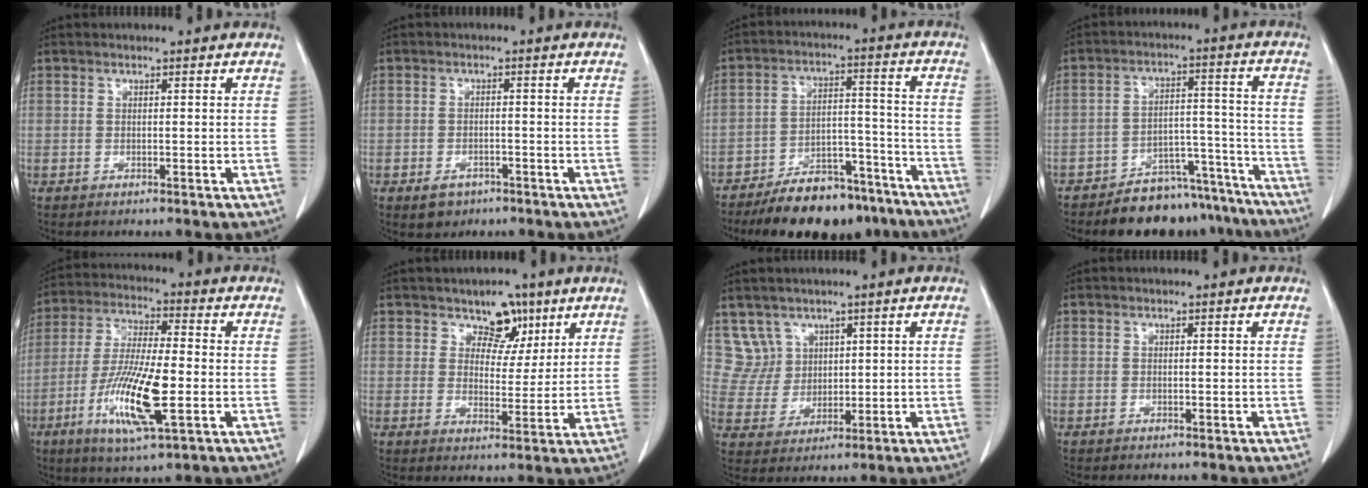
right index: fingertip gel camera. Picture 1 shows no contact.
{"total": 3.0, "force": [-1.5, 2.3, 1.2], "torque": [-0.014, 0.004, -0.011]}
{"total": 15.6, "force": [-12.9, 5.8, 6.6], "torque": [-0.079, 0.038, -0.195]}
{"total": 13.0, "force": [-11.5, 5.2, 2.9], "torque": [-0.002, 0.052, -0.161]}
{"total": 13.8, "force": [-4.0, 2.2, 13.0], "torque": [-0.257, -0.016, -0.072]}
{"total": 5.8, "force": [3.7, 3.6, 2.5], "torque": [-0.024, 0.001, 0.057]}
{"total": 5.4, "force": [3.2, 4.2, -0.5], "torque": [0.011, 0.010, 0.075]}
{"total": 0.0}